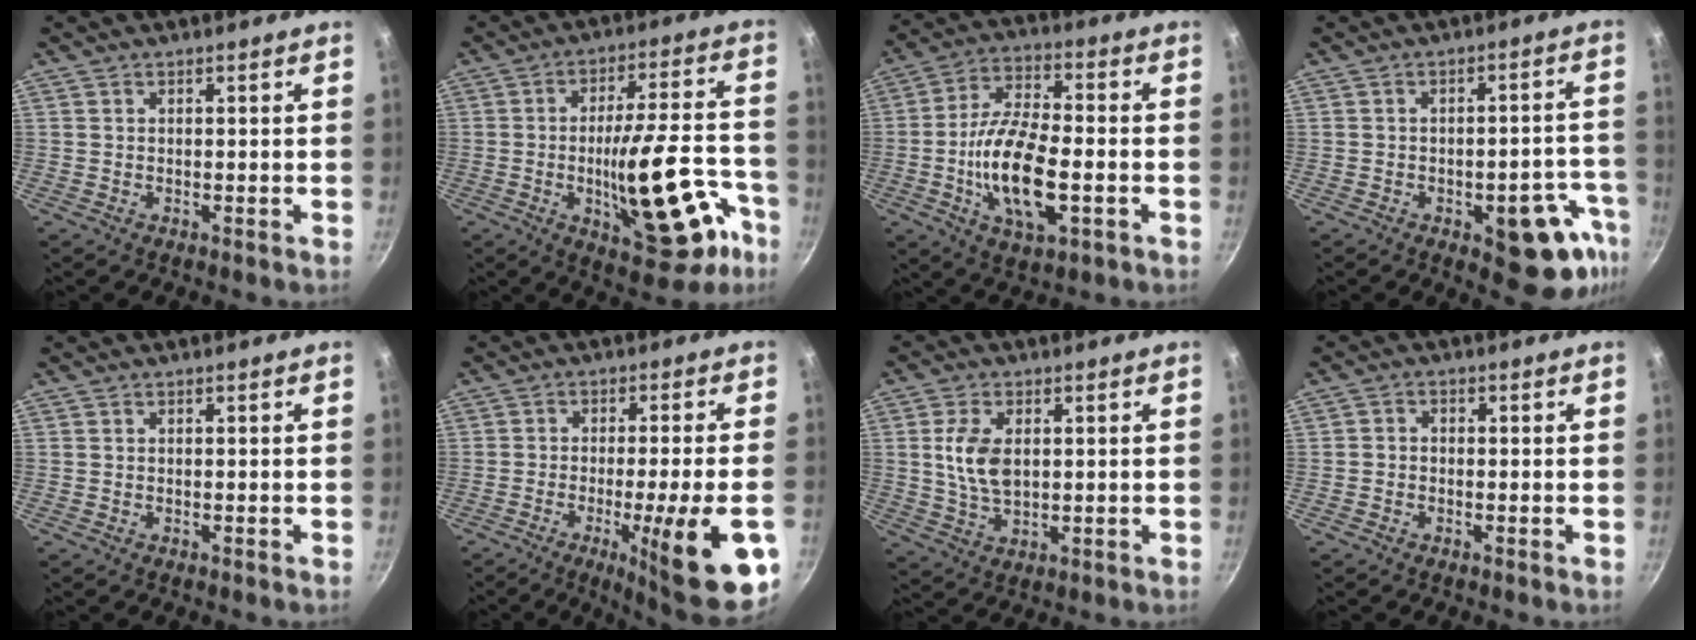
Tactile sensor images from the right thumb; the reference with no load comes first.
{"total": 21.1, "force": [-7.7, 7.8, 18.1], "torque": [-0.225, 0.045, -0.096]}
{"total": 15.7, "force": [-3.5, 6.8, 13.7], "torque": [-0.250, 0.020, -0.067]}
{"total": 13.7, "force": [-5.8, 6.3, 10.8], "torque": [-0.064, 0.030, -0.067]}
{"total": 0.0}
{"total": 18.1, "force": [-6.2, 2.9, 16.8], "torque": [-0.219, 0.011, -0.081]}
{"total": 8.0, "force": [1.3, 4.7, 6.3], "torque": [-0.117, -0.006, 0.025]}
{"total": 1.5, "force": [-0.7, 1.1, 0.7], "torque": [-0.014, 0.009, -0.018]}